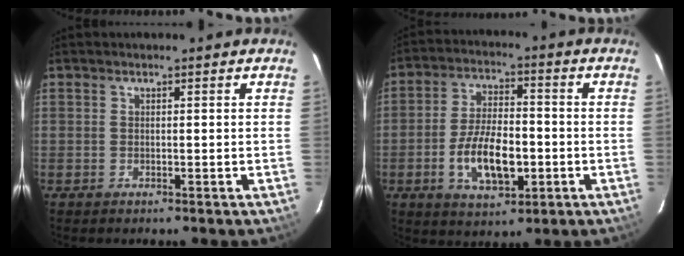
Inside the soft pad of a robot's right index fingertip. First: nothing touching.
{"total": 11.5, "force": [-3.2, 5.4, 9.7], "torque": [-0.193, 0.001, -0.051]}